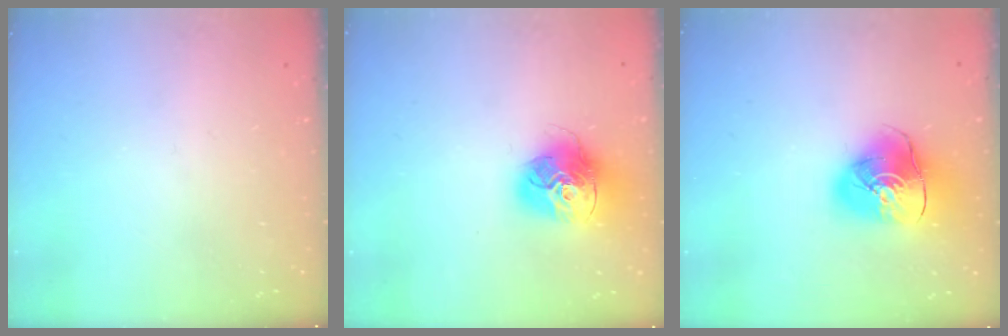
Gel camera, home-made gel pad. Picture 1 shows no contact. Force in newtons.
{"total": 16.1, "press": 16.0, "slide": 1.6}
{"total": 13.5, "press": 13.4, "slide": 1.9}